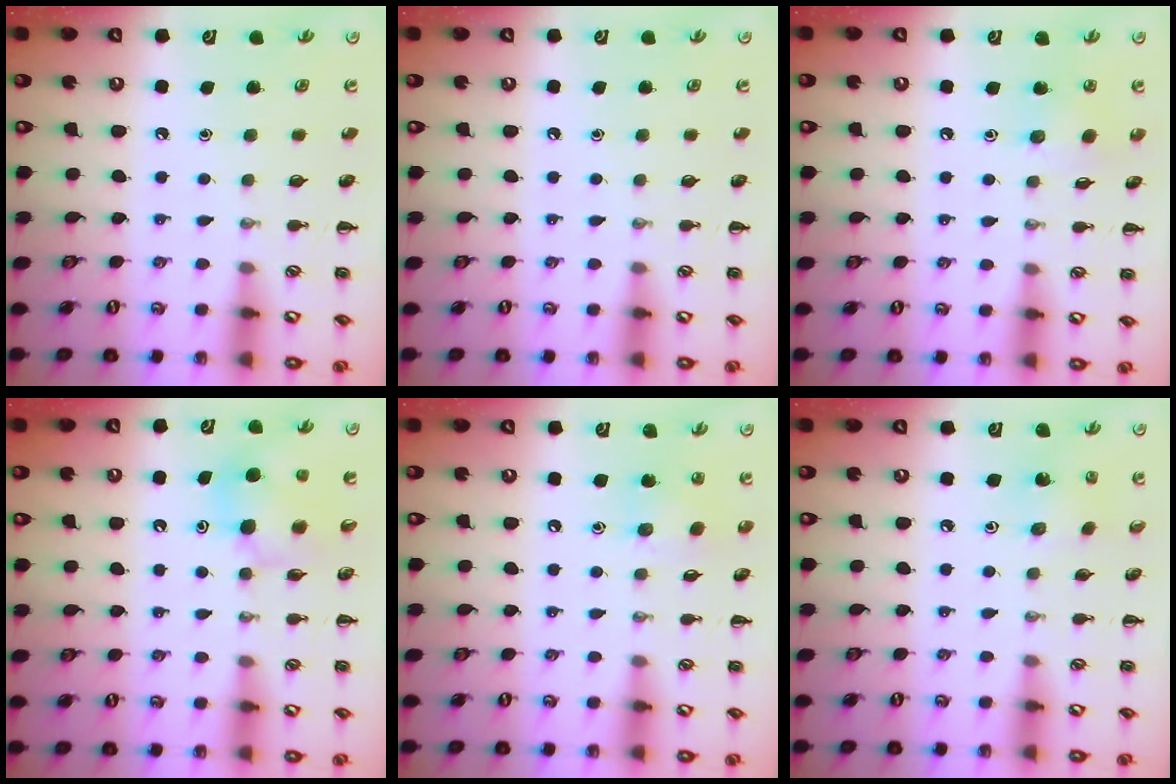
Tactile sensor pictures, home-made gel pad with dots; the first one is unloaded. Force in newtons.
{"total": 0.0}
{"total": 4.3, "press": 4.2, "slide": 0.9}
{"total": 7.7, "press": 7.6, "slide": 1.1}
{"total": 7.1, "press": 7.0, "slide": 1.5}
{"total": 1.5, "press": 1.4, "slide": 0.4}